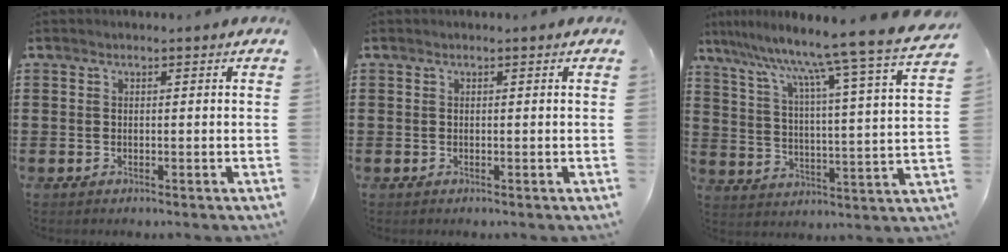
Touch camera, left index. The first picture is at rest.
{"total": 0.0}
{"total": 9.7, "force": [8.4, -2.0, 4.5], "torque": [-0.113, -0.075, 0.126]}